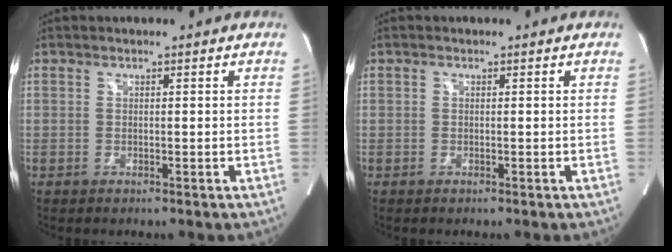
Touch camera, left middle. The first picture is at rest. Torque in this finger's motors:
{"motor_torque": [1.25, -0.34, 0.55, 0.16]}